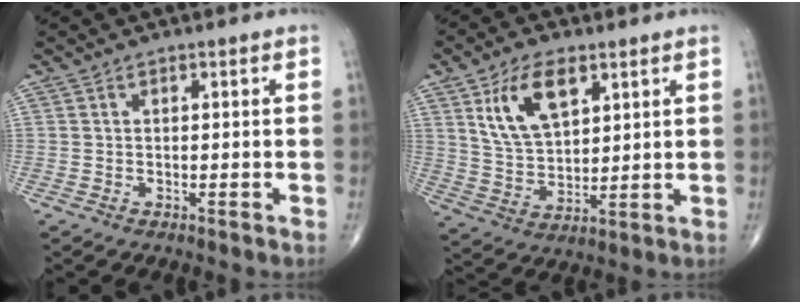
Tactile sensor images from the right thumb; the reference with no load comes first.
{"total": 11.8, "force": [5.5, 6.2, 8.4], "torque": [-0.140, -0.021, 0.111]}